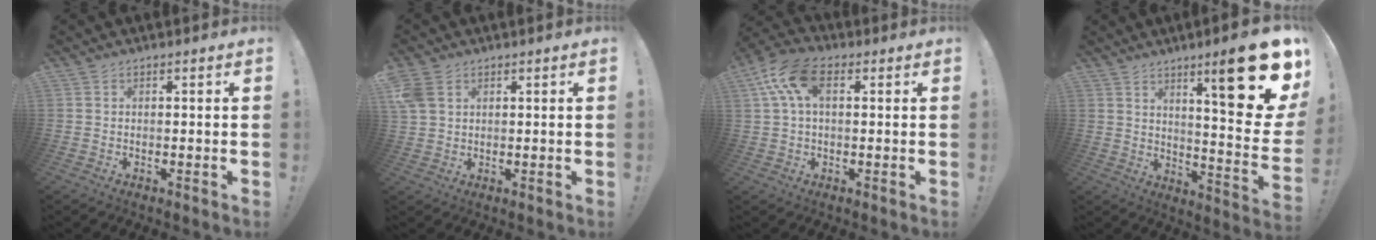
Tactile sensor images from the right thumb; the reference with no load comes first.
{"total": 5.4, "force": [2.6, 3.8, 2.9], "torque": [-0.050, -0.005, 0.051]}
{"total": 12.0, "force": [3.7, 6.7, 9.2], "torque": [-0.182, 0.003, 0.071]}
{"total": 21.2, "force": [10.5, 3.6, 18.1], "torque": [-0.233, -0.089, 0.157]}